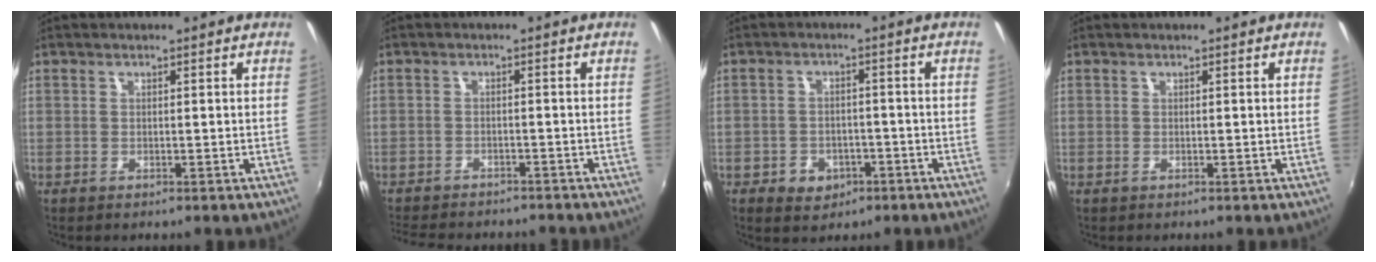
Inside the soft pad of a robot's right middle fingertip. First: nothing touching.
{"total": 10.0, "force": [-9.0, 2.2, 3.6], "torque": [-0.090, -0.024, -0.137]}
{"total": 5.3, "force": [-2.9, 4.0, 2.0], "torque": [-0.063, 0.004, -0.032]}
{"total": 0.0}